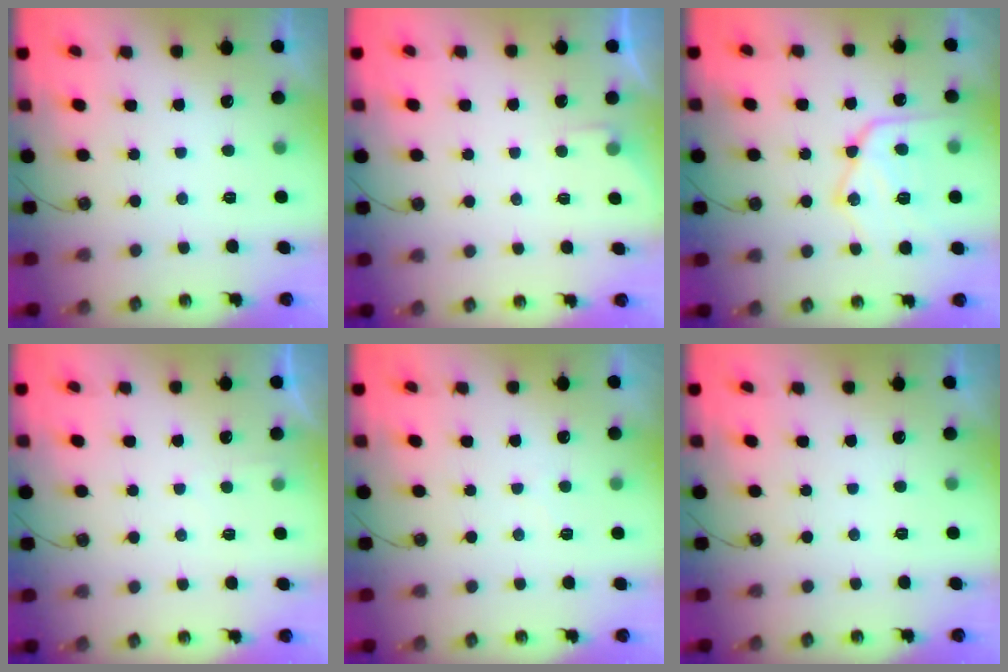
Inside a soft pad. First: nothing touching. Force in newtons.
{"total": 3.3, "press": 3.2, "slide": 0.5}
{"total": 16.9, "press": 16.9, "slide": 1.6}
{"total": 2.8, "press": 2.7, "slide": 0.4}
{"total": 2.7, "press": 2.7, "slide": 0.3}
{"total": 0.0}